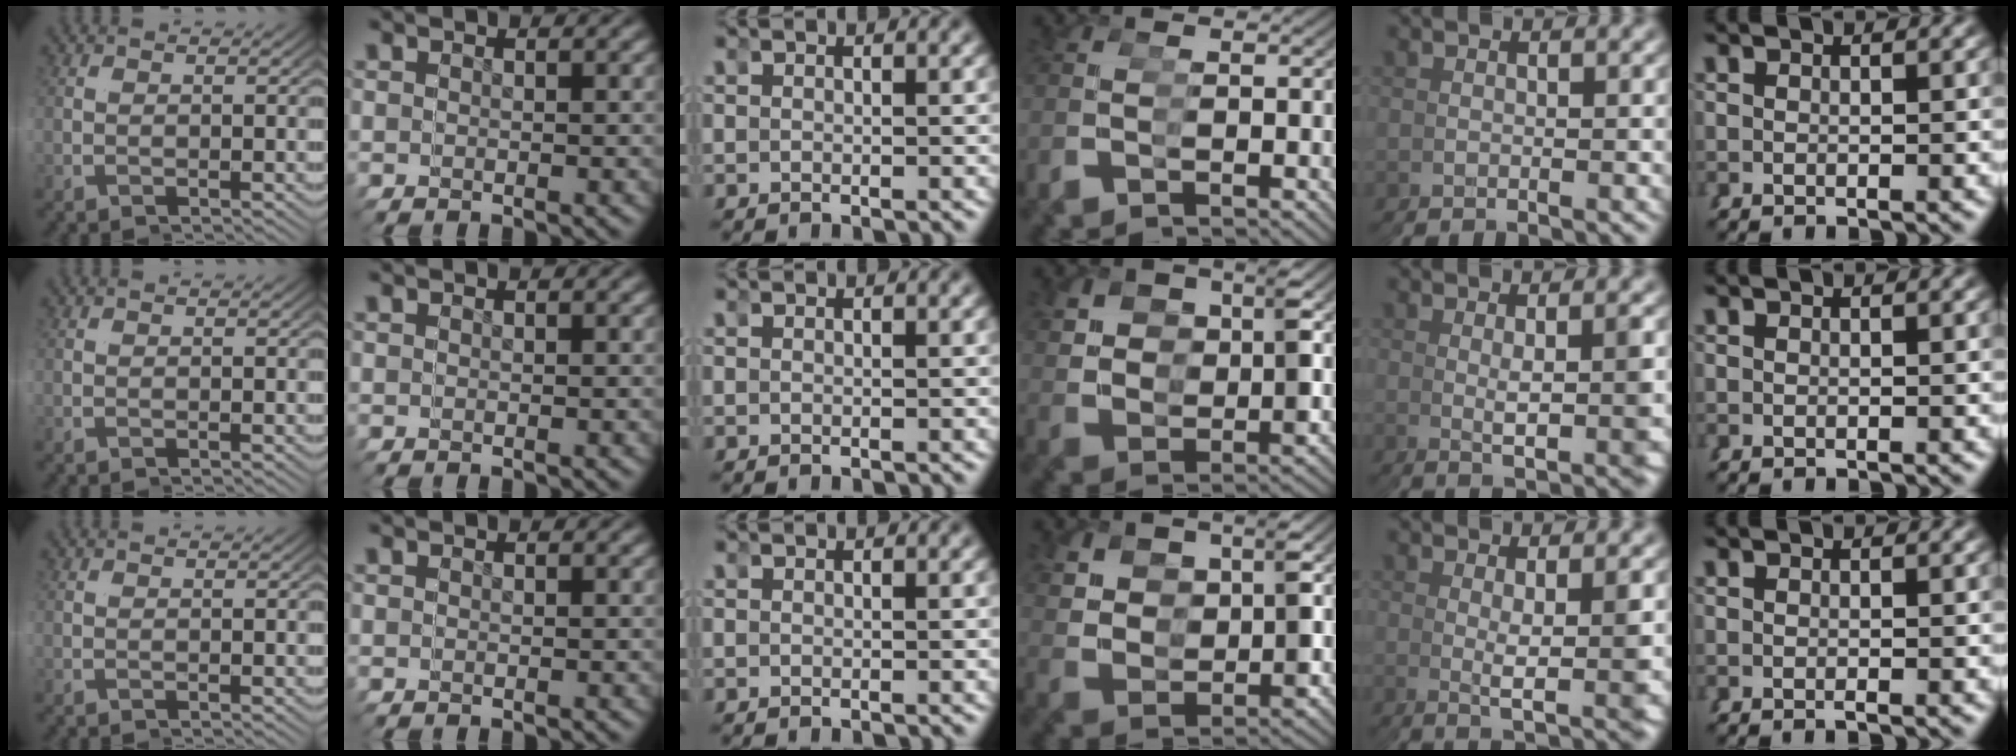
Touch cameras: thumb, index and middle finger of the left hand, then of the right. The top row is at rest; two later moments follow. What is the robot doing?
{"motion": "grasp_and_lifting", "object": "pipette"}